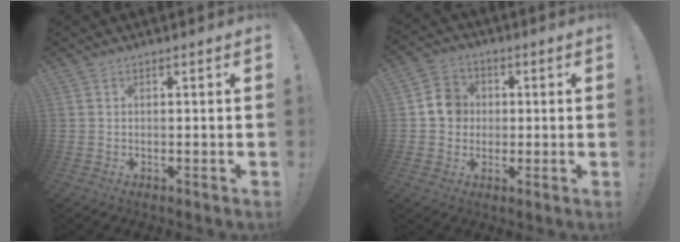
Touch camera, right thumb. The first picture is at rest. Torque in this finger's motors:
{"motor_torque": [0.06, 0.07, -0.05, 0.23, -0.10]}